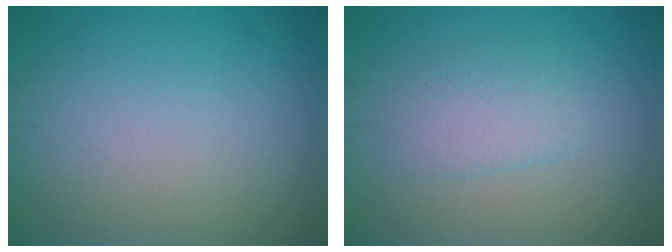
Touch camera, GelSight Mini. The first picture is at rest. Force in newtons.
{"total": 2.4, "press": 2.4, "slide": 0.1}